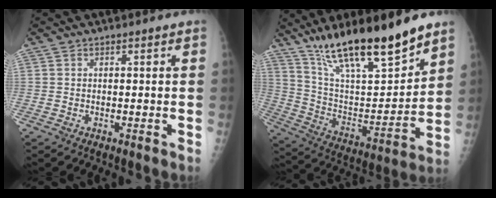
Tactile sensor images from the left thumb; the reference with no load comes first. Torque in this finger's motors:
{"motor_torque": [0.78, 0.69, 1.45, -1.32, 0.38]}